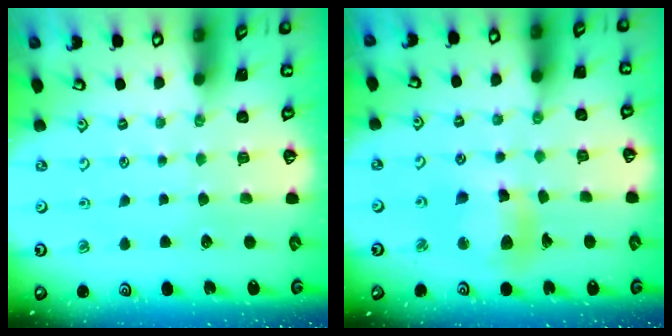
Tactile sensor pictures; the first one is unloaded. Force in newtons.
{"total": 9.4, "press": 9.3, "slide": 0.9}